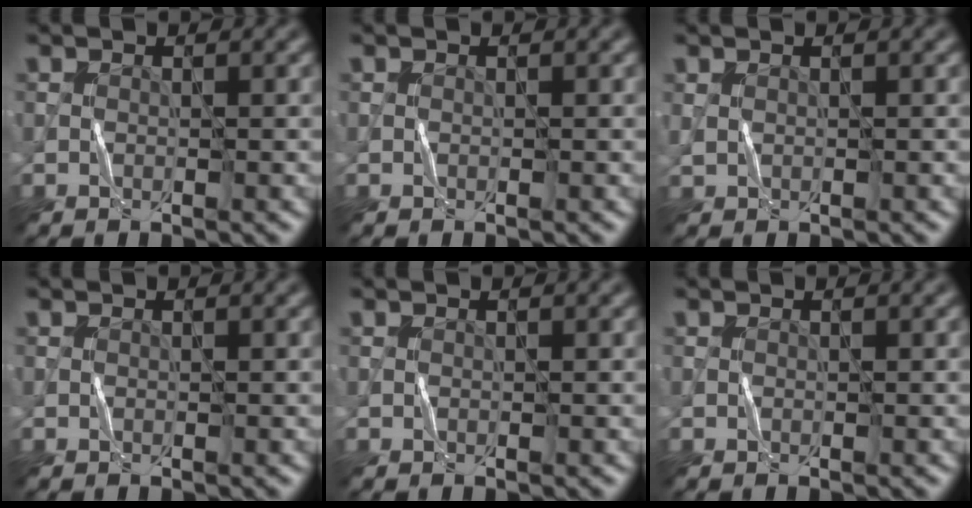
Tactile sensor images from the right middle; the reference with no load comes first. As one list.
[{"total": 0.0}, {"total": 0.6, "force": [0.4, 0.3, 0.3], "torque": [-0.012, 0.000, 0.012]}, {"total": 0.0}, {"total": 0.0}, {"total": 0.0}]